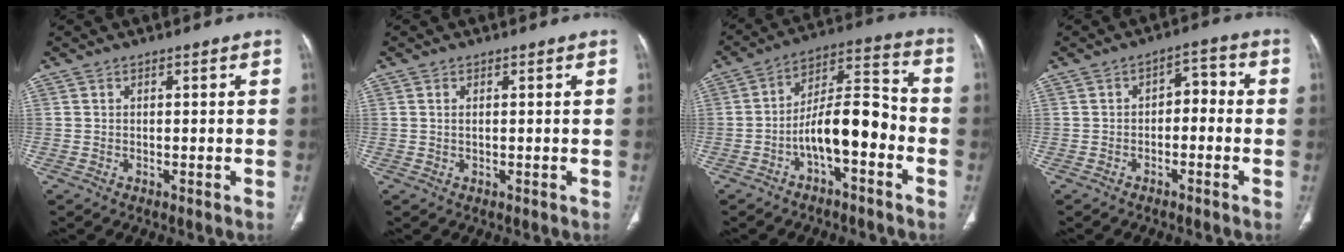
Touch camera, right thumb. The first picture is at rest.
{"total": 0.7, "force": [0.2, 0.3, 0.6], "torque": [-0.018, 0.002, 0.007]}
{"total": 12.4, "force": [-4.2, 5.0, 10.5], "torque": [-0.165, 0.059, -0.074]}
{"total": 4.5, "force": [-0.9, 2.8, 3.4], "torque": [-0.033, 0.032, -0.021]}